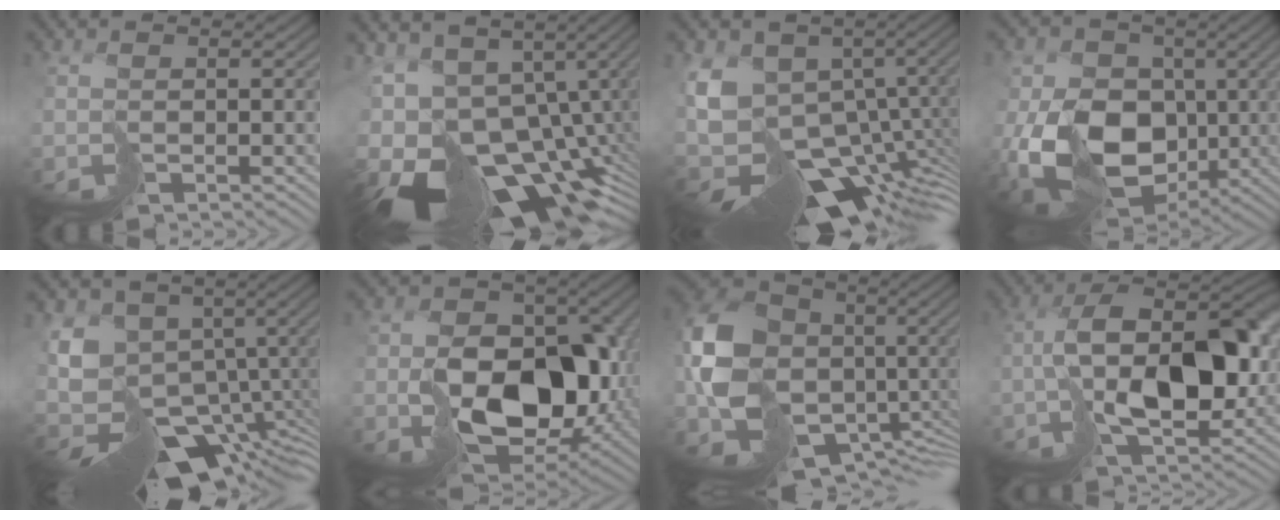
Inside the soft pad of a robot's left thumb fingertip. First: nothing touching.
{"total": 16.3, "force": [-5.4, 9.3, 12.3], "torque": [-0.217, -0.028, -0.063]}
{"total": 14.1, "force": [-3.7, 8.4, 10.7], "torque": [-0.224, -0.018, -0.049]}
{"total": 14.5, "force": [-2.0, 11.0, 9.2], "torque": [-0.168, -0.013, -0.029]}
{"total": 13.4, "force": [-4.5, 8.7, 9.2], "torque": [-0.209, -0.015, -0.066]}
{"total": 13.4, "force": [-2.6, 9.6, 8.9], "torque": [-0.113, -0.020, -0.043]}
{"total": 15.3, "force": [-2.8, 12.0, 9.0], "torque": [-0.199, -0.029, -0.048]}
{"total": 11.5, "force": [-1.1, 6.3, 9.5], "torque": [-0.139, 0.022, -0.020]}